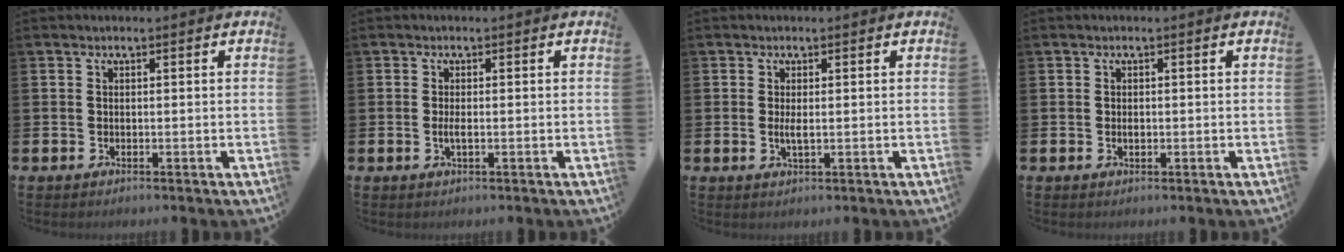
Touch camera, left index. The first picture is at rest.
{"total": 1.3, "force": [-0.2, 0.4, 1.2], "torque": [-0.031, 0.003, -0.002]}
{"total": 1.5, "force": [0.1, 0.4, 1.5], "torque": [-0.029, 0.000, 0.001]}
{"total": 0.7, "force": [-0.1, 0.5, 0.6], "torque": [-0.012, 0.003, -0.003]}